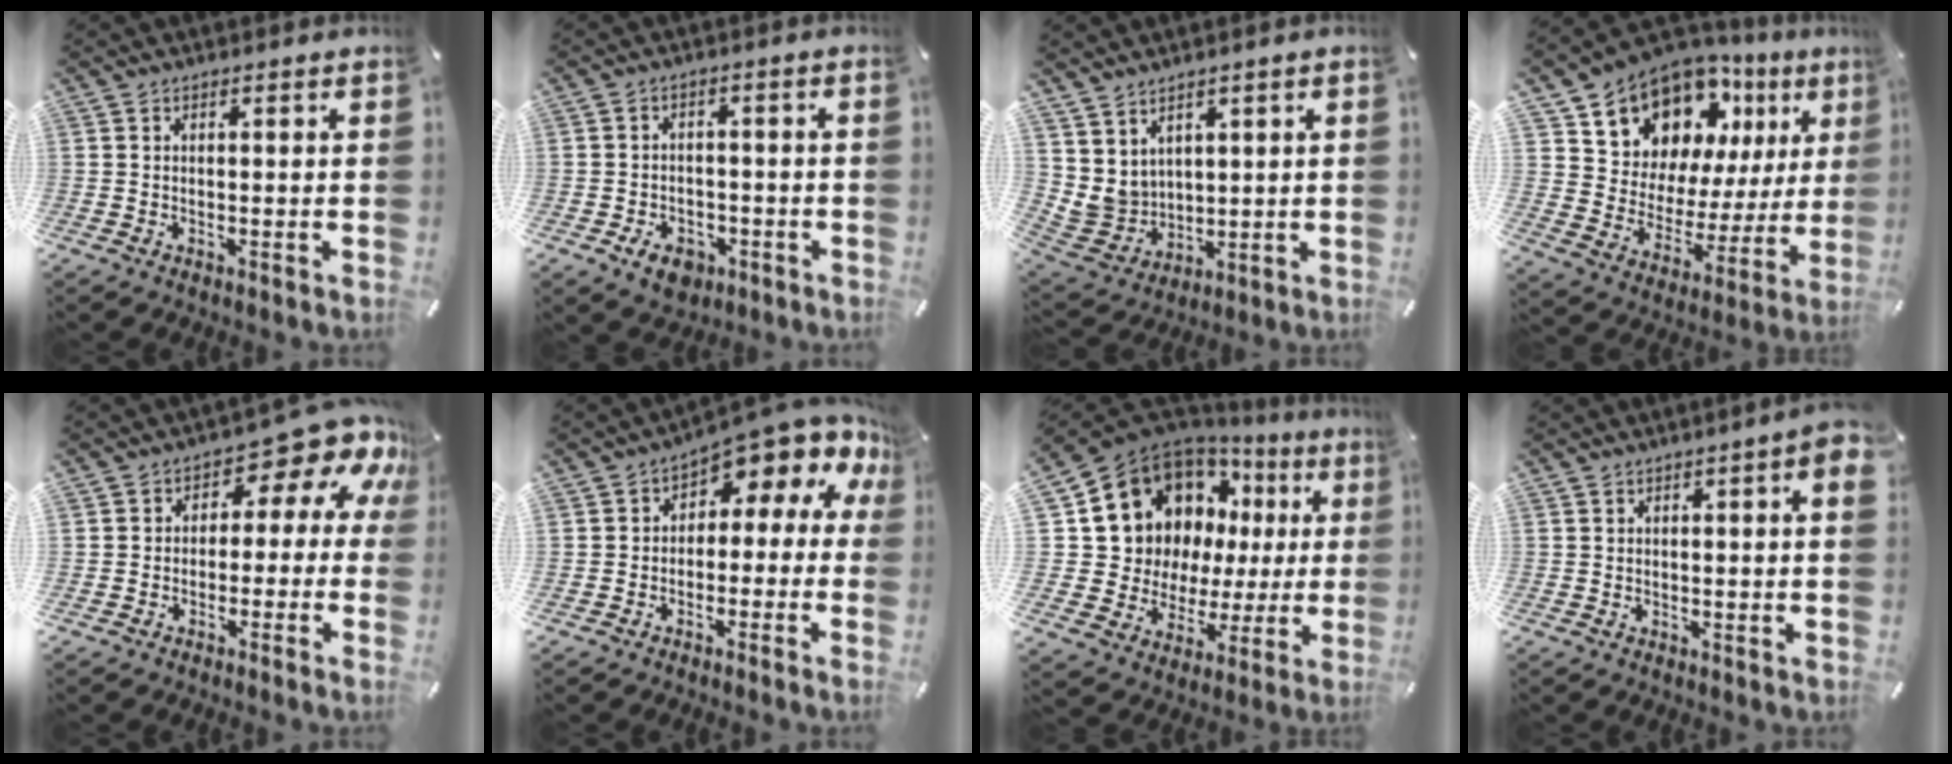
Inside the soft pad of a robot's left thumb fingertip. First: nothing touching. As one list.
[{"total": 5.9, "force": [-2.9, 4.3, 2.9], "torque": [-0.053, 0.009, -0.054]}, {"total": 7.0, "force": [3.8, 5.9, 0.3], "torque": [-0.044, -0.044, 0.076]}, {"total": 13.4, "force": [10.2, 8.3, 2.7], "torque": [-0.055, -0.097, 0.184]}, {"total": 12.0, "force": [5.4, 6.4, 8.6], "torque": [-0.114, -0.040, 0.090]}, {"total": 8.0, "force": [5.5, 3.1, 4.8], "torque": [-0.071, -0.061, 0.092]}, {"total": 15.1, "force": [7.0, 12.3, 5.4], "torque": [-0.092, -0.070, 0.146]}, {"total": 3.6, "force": [1.3, 0.6, 3.3], "torque": [-0.055, 0.001, 0.020]}]